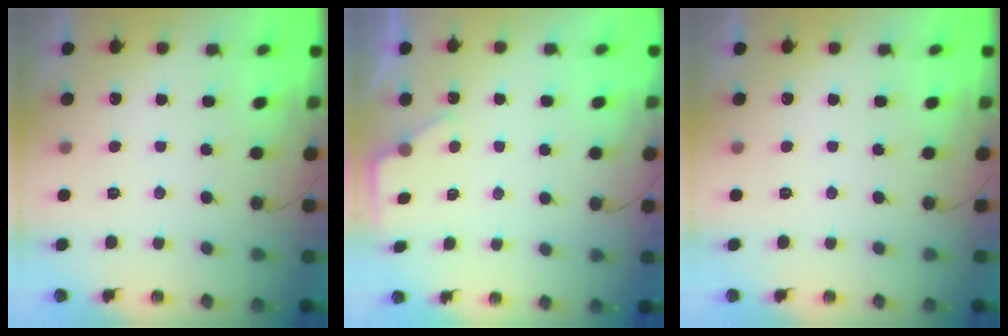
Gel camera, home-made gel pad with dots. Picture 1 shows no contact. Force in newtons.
{"total": 2.7, "press": 2.7, "slide": 0.4}
{"total": 0.0}